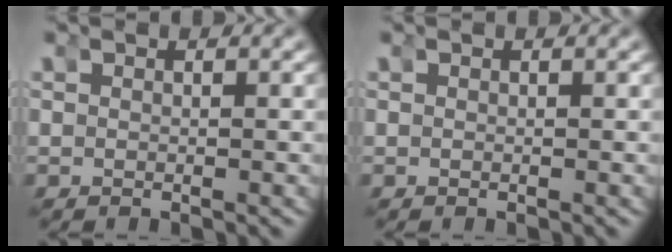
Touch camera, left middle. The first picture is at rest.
{"total": 0.0}